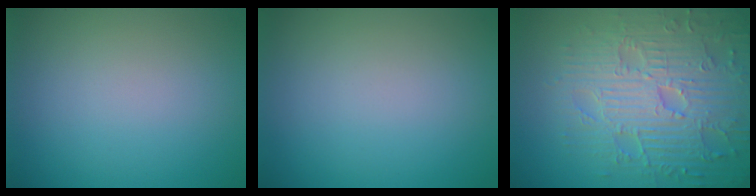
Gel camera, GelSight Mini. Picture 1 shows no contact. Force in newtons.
{"total": 0.0}
{"total": 8.7, "press": 6.4, "slide": 5.8}